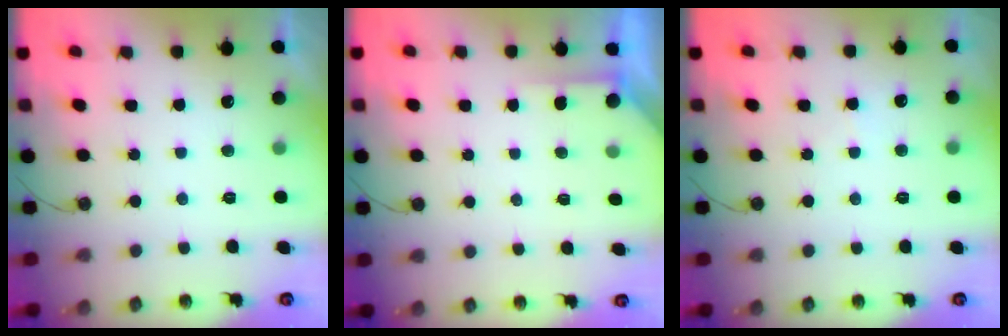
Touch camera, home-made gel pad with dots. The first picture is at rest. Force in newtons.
{"total": 1.8, "press": 1.8, "slide": 0.3}
{"total": 2.8, "press": 2.8, "slide": 0.5}